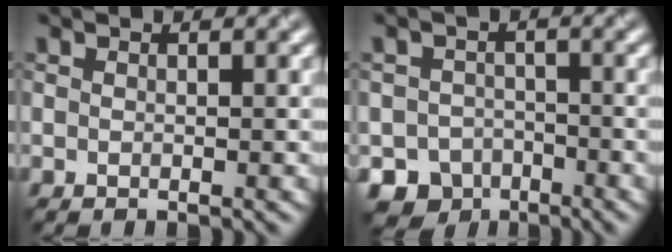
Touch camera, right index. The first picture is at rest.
{"total": 5.1, "force": [-3.4, 3.7, 0.7], "torque": [0.013, -0.004, -0.050]}